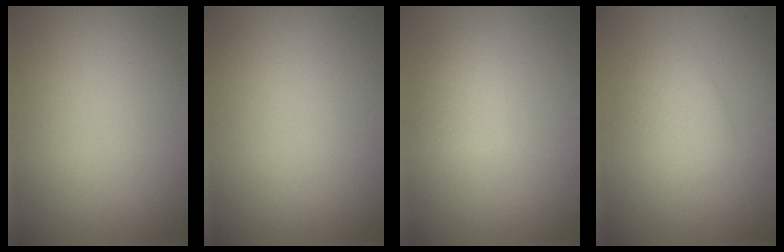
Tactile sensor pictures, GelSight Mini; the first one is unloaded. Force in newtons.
{"total": 0.0}
{"total": 1.9, "press": 1.9, "slide": 0.0}
{"total": 2.1, "press": 2.1, "slide": 0.2}